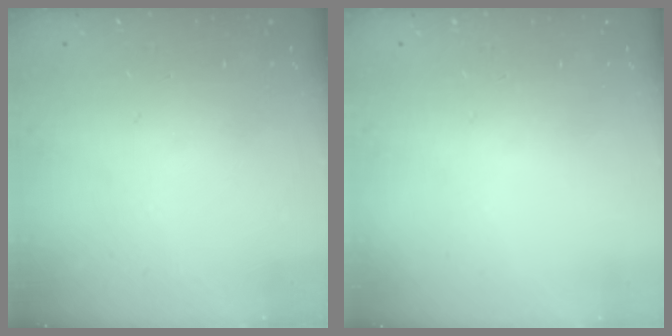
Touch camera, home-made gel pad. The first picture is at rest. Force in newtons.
{"total": 0.0}